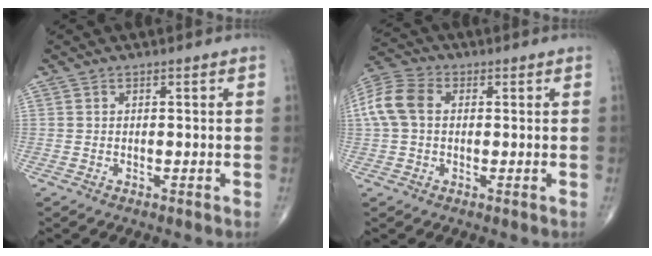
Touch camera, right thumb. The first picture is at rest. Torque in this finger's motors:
{"motor_torque": [-0.34, 0.56, 0.60, -0.09, 0.20]}